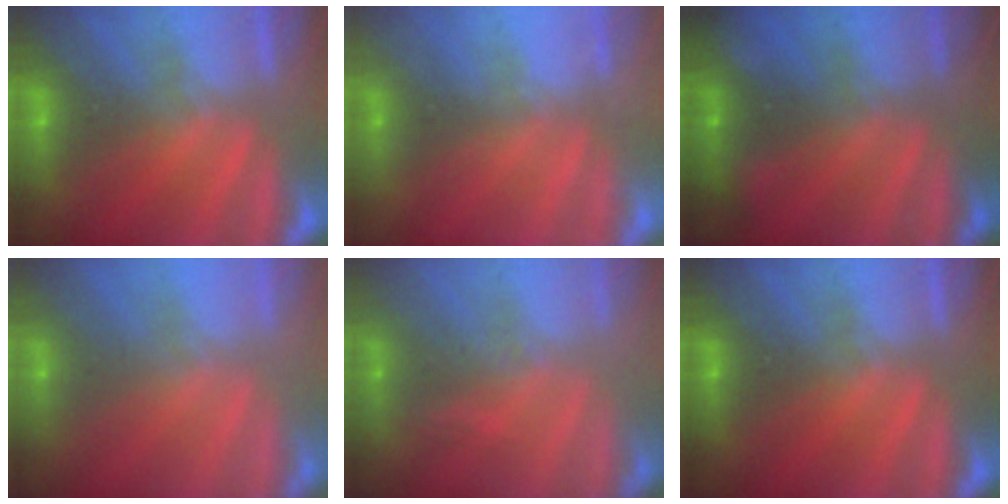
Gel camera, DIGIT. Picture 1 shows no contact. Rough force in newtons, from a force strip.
{"total": 2.1}
{"total": 2.3}
{"total": 3.0}
{"total": 2.8}
{"total": 0.0}